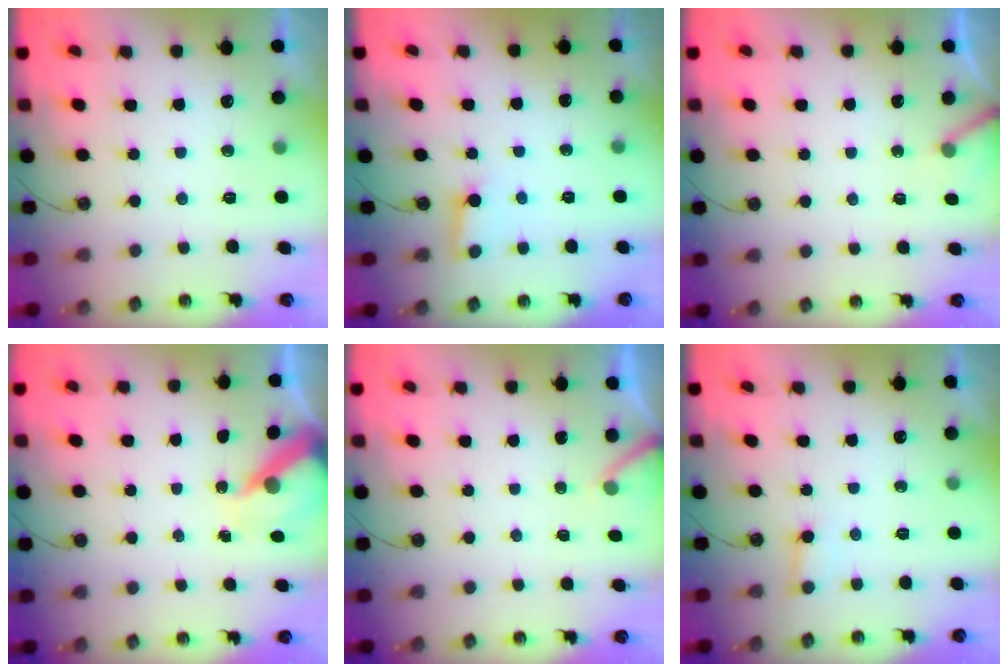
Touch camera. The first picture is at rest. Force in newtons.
{"total": 2.8, "press": 2.8, "slide": 0.1}
{"total": 4.2, "press": 4.2, "slide": 0.3}
{"total": 7.9, "press": 7.8, "slide": 0.9}
{"total": 2.5, "press": 2.5, "slide": 0.2}
{"total": 5.4, "press": 5.4, "slide": 0.8}